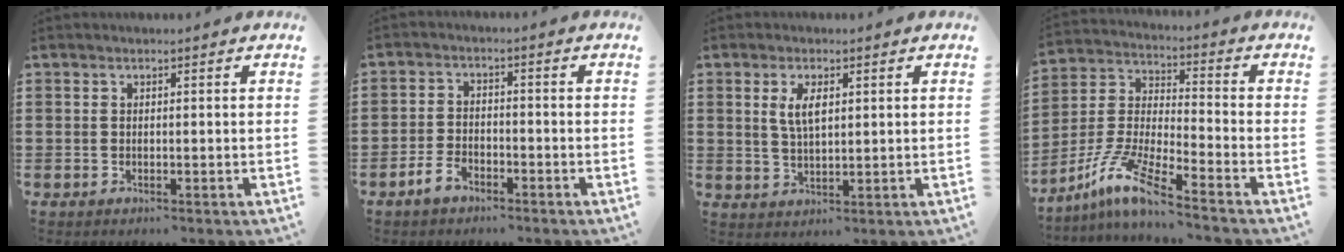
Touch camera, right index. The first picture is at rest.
{"total": 3.3, "force": [-2.4, 1.6, 1.6], "torque": [-0.036, 0.007, -0.049]}
{"total": 4.0, "force": [1.3, 1.6, 3.4], "torque": [-0.073, 0.006, 0.021]}
{"total": 9.5, "force": [-7.5, 0.2, 5.9], "torque": [-0.148, -0.013, -0.158]}